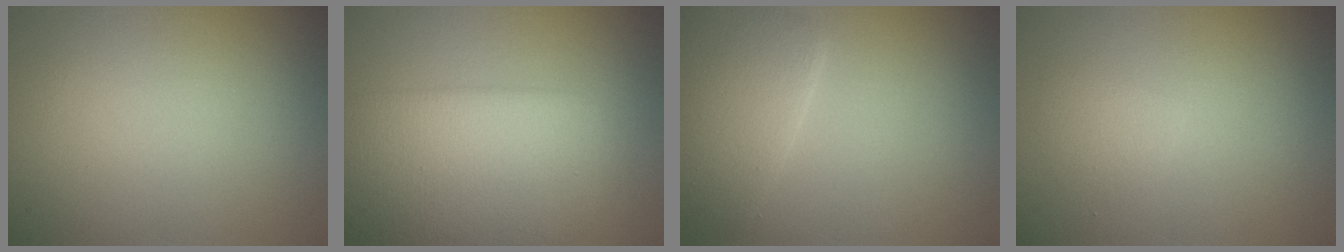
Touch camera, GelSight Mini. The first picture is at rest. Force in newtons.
{"total": 8.2, "press": 8.2, "slide": 0.1}
{"total": 4.1, "press": 4.1, "slide": 0.2}
{"total": 1.4, "press": 1.4, "slide": 0.1}